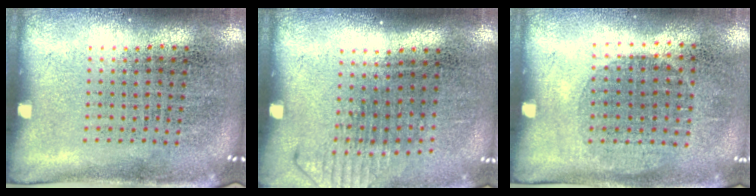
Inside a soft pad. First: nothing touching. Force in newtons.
{"total": 1.3, "press": 1.0, "slide": 0.8}
{"total": 1.0, "press": 0.9, "slide": 0.4}